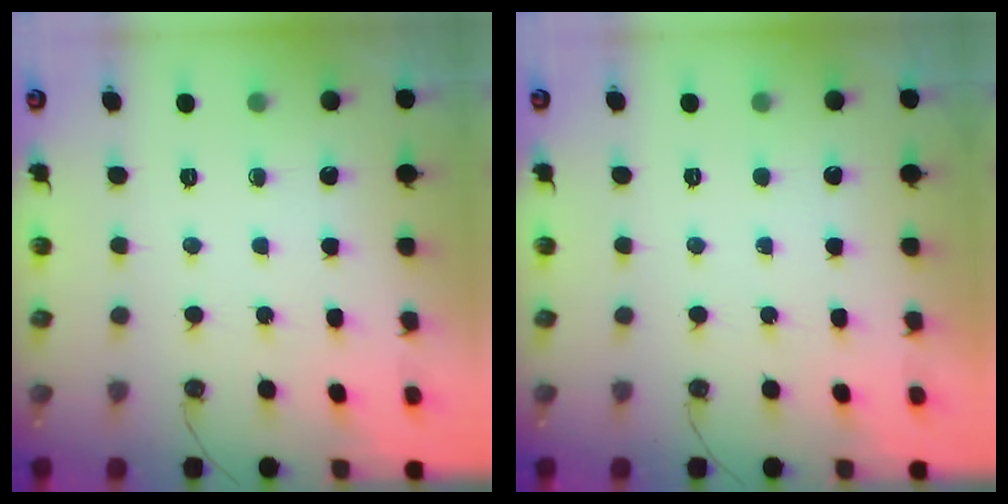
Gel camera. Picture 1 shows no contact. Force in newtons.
{"total": 0.0}